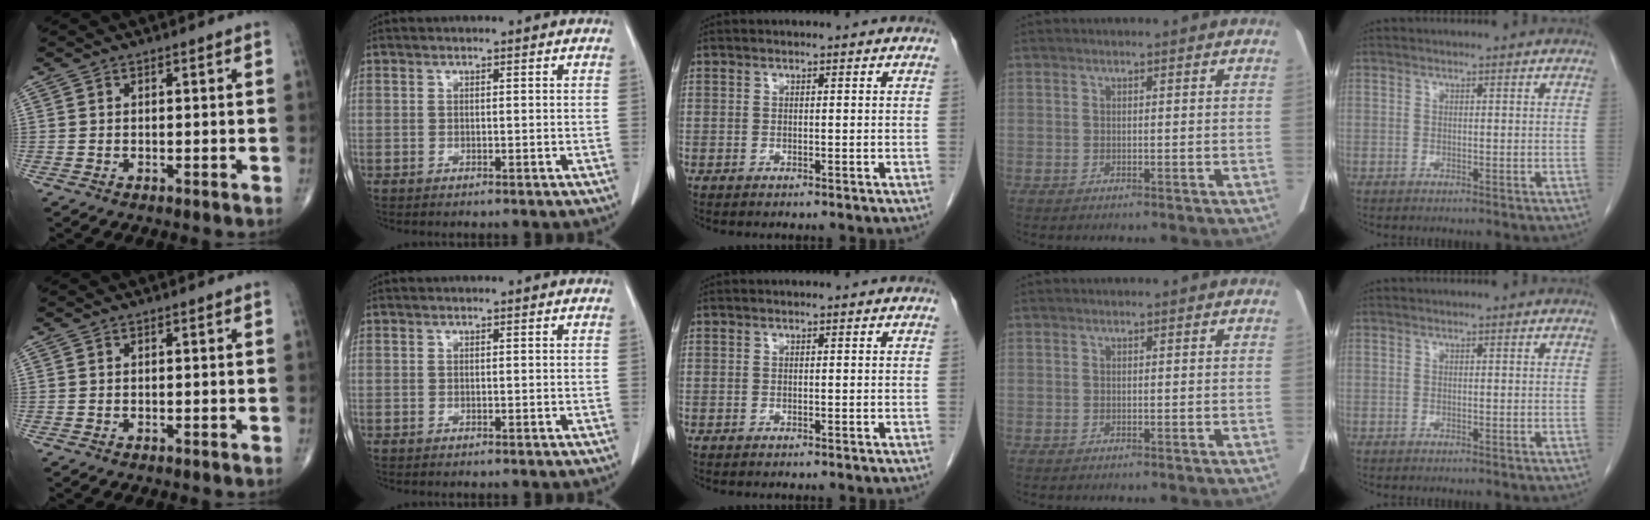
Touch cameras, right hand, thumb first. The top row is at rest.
{}